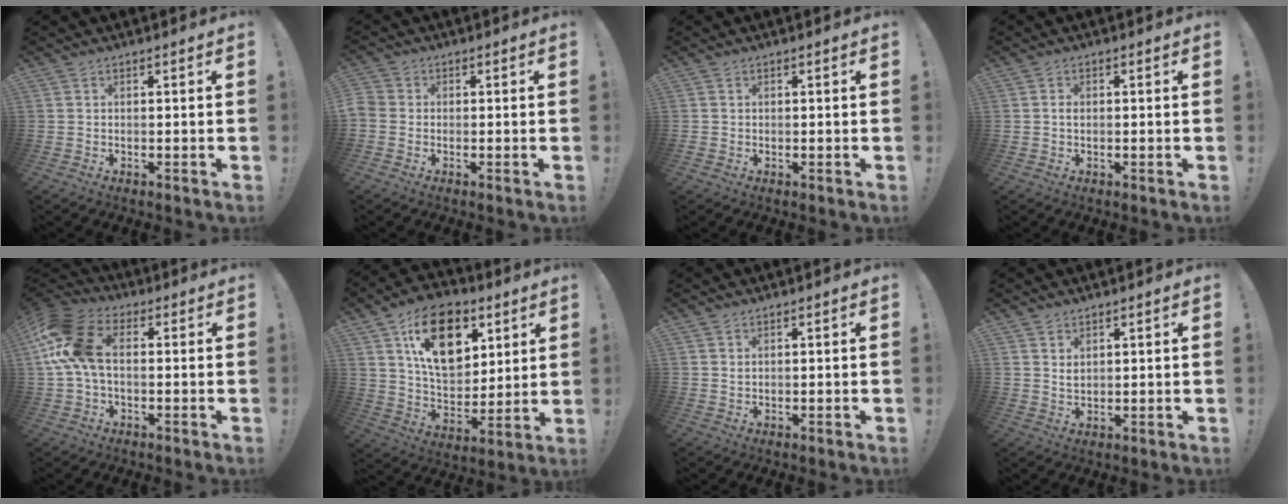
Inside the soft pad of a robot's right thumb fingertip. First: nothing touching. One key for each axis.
{"total": 2.5, "fx": -0.9, "fy": 2.0, "fz": 1.2, "tx": -0.027, "ty": 0.007, "tz": -0.018}
{"total": 0.7, "fx": -0.1, "fy": 0.7, "fz": -0.1, "tx": -0.001, "ty": 0.002, "tz": -0.001}
{"total": 1.0, "fx": 0.0, "fy": 0.6, "fz": 0.9, "tx": -0.018, "ty": 0.004, "tz": 0.000}
{"total": 13.9, "fx": 1.8, "fy": 8.4, "fz": 11.0, "tx": -0.236, "ty": 0.007, "tz": 0.038}
{"total": 19.7, "fx": 9.2, "fy": 12.8, "fz": 11.9, "tx": -0.181, "ty": -0.034, "tz": 0.165}
{"total": 0.7, "fx": 0.5, "fy": 0.1, "fz": 0.4, "tx": -0.002, "ty": -0.003, "tz": 0.009}
{"total": 2.3, "fx": 1.6, "fy": 1.2, "fz": 1.0, "tx": -0.010, "ty": -0.010, "tz": 0.027}